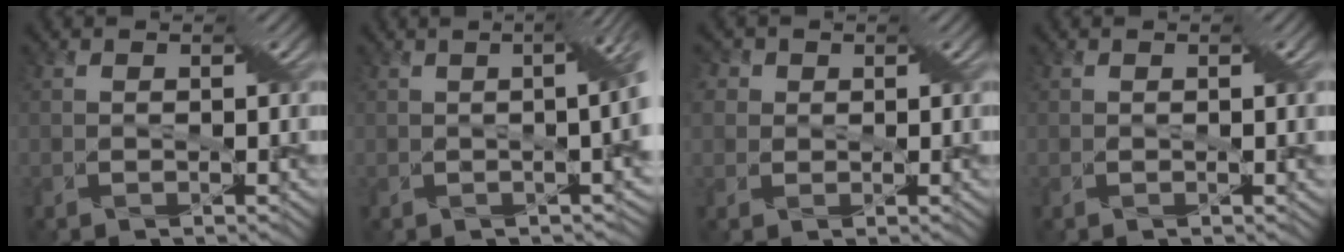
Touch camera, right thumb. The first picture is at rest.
{"total": 6.2, "force": [-0.2, 1.0, 6.2], "torque": [-0.074, 0.000, -0.007]}
{"total": 4.5, "force": [1.7, 3.7, 1.8], "torque": [-0.045, 0.021, 0.019]}
{"total": 0.8, "force": [0.2, 0.1, 0.8], "torque": [-0.010, 0.003, 0.004]}